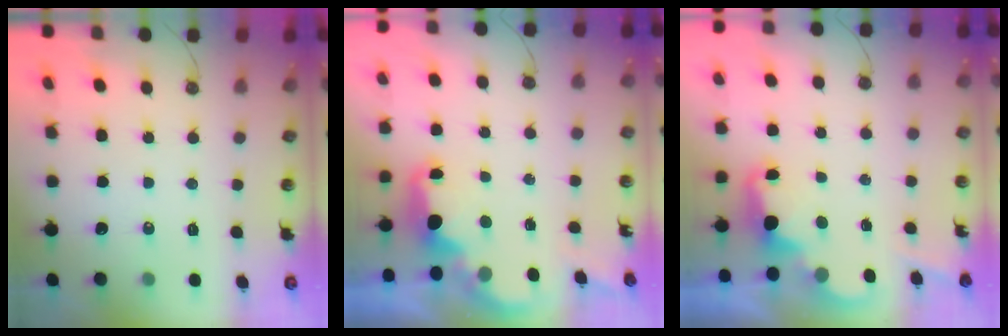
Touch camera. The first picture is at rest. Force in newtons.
{"total": 2.8, "press": 2.7, "slide": 0.7}
{"total": 2.5, "press": 2.4, "slide": 0.5}